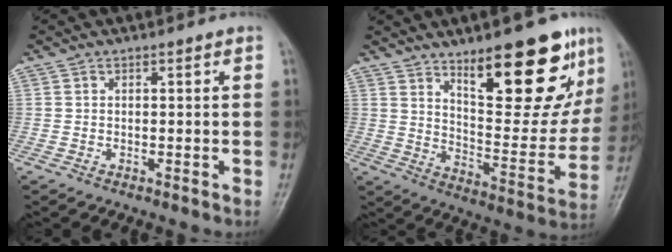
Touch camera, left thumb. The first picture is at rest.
{"total": 21.4, "force": [12.2, 7.6, 15.8], "torque": [-0.171, -0.071, 0.190]}